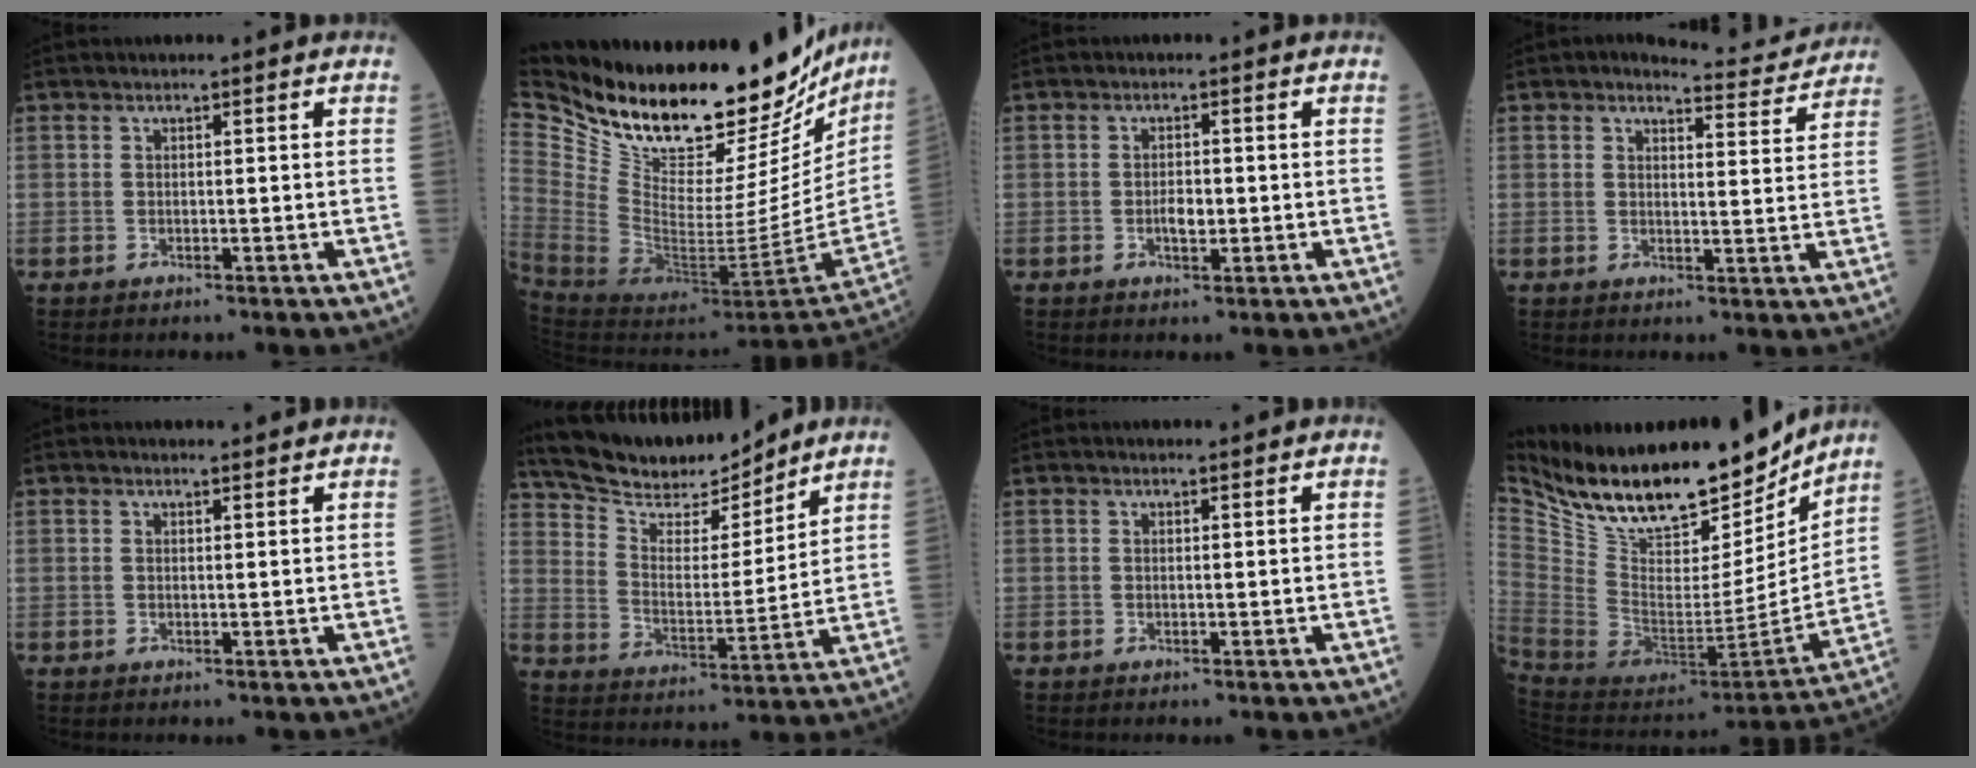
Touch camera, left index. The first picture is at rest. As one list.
[{"total": 39.1, "force": [32.2, 12.8, 18.1], "torque": [-0.353, -0.083, 0.480]}, {"total": 2.1, "force": [-0.4, 1.0, 1.8], "torque": [-0.034, 0.001, -0.006]}, {"total": 5.4, "force": [5.3, 1.0, 0.1], "torque": [-0.010, -0.008, 0.061]}, {"total": 1.6, "force": [1.6, 0.0, 0.1], "torque": [-0.009, 0.000, 0.023]}, {"total": 15.2, "force": [13.7, 3.4, 5.6], "torque": [-0.105, 0.003, 0.240]}, {"total": 0.8, "force": [0.8, -0.1, 0.0], "torque": [-0.007, -0.002, 0.012]}, {"total": 24.6, "force": [20.0, 8.4, 11.7], "torque": [-0.219, -0.025, 0.329]}]